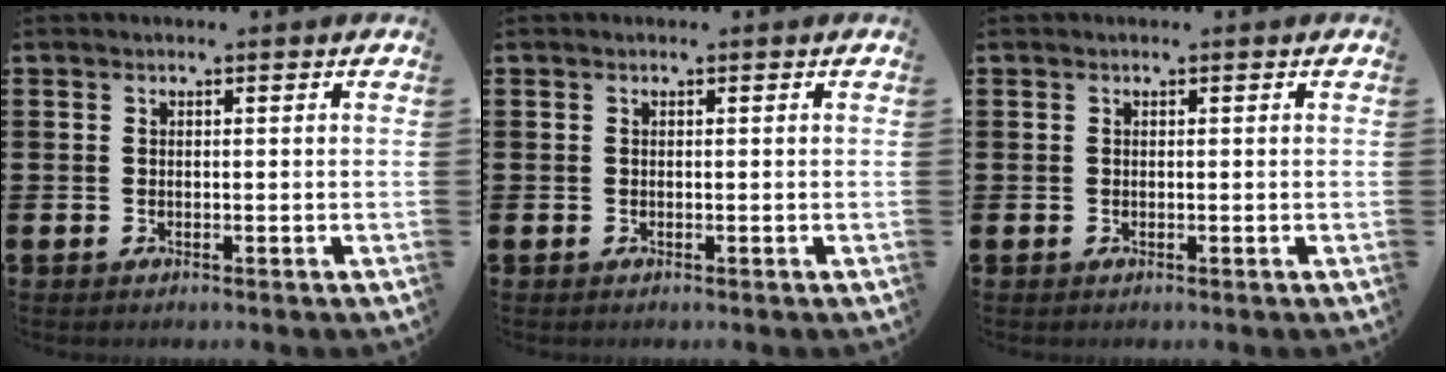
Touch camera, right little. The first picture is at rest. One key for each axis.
{"total": 0.0}
{"total": 0.0}